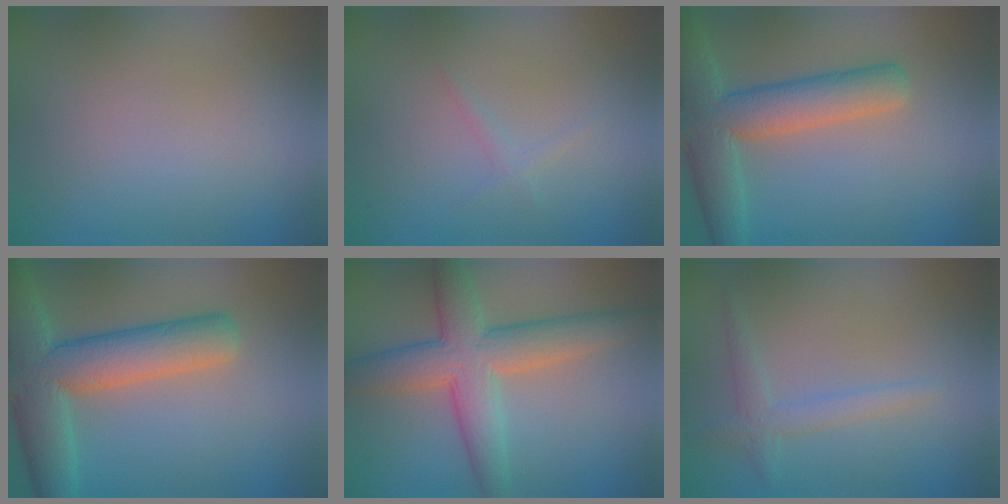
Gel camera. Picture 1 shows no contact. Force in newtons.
{"total": 0.7, "press": 0.7, "slide": 0.1}
{"total": 6.7, "press": 6.7, "slide": 0.4}
{"total": 8.6, "press": 8.6, "slide": 0.6}
{"total": 7.2, "press": 7.2, "slide": 0.4}
{"total": 2.0, "press": 2.0, "slide": 0.1}